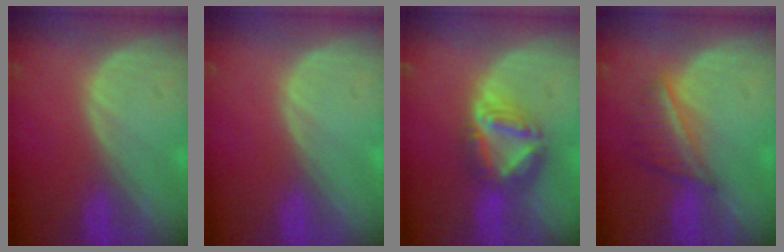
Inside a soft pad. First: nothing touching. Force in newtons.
{"total": 0.0}
{"total": 7.7, "press": 6.7, "slide": 3.9}
{"total": 5.6, "press": 5.2, "slide": 2.1}